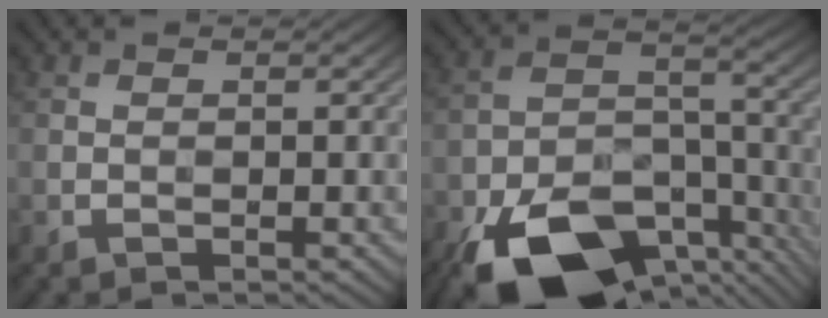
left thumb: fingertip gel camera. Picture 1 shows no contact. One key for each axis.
{"total": 17.2, "fx": -11.1, "fy": 8.7, "fz": 10.0, "tx": -0.211, "ty": -0.041, "tz": -0.170}